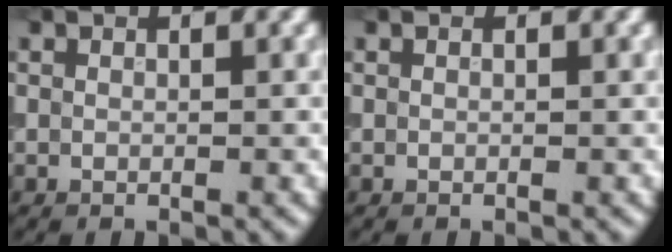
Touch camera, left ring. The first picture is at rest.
{"total": 0.0}